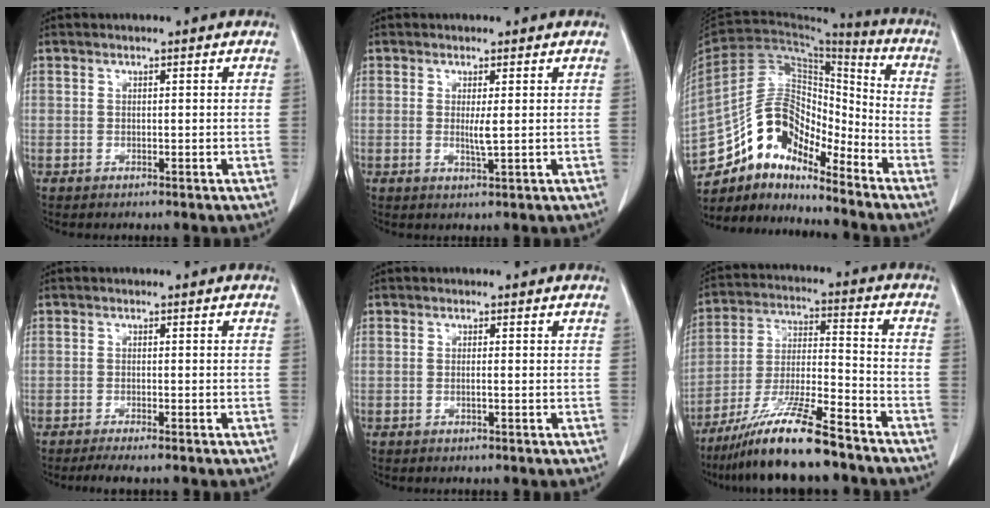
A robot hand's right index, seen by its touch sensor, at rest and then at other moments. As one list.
[{"total": 2.0, "force": [0.2, 0.1, 2.0], "torque": [-0.041, -0.004, 0.006]}, {"total": 14.1, "force": [-11.3, 5.6, 6.3], "torque": [-0.115, 0.053, -0.208]}, {"total": 4.0, "force": [-3.3, 0.0, 2.2], "torque": [-0.028, -0.007, -0.048]}, {"total": 0.7, "force": [-0.2, 0.0, 0.7], "torque": [-0.014, 0.001, -0.001]}, {"total": 14.7, "force": [-11.3, 0.7, 9.3], "torque": [-0.178, -0.020, -0.203]}]